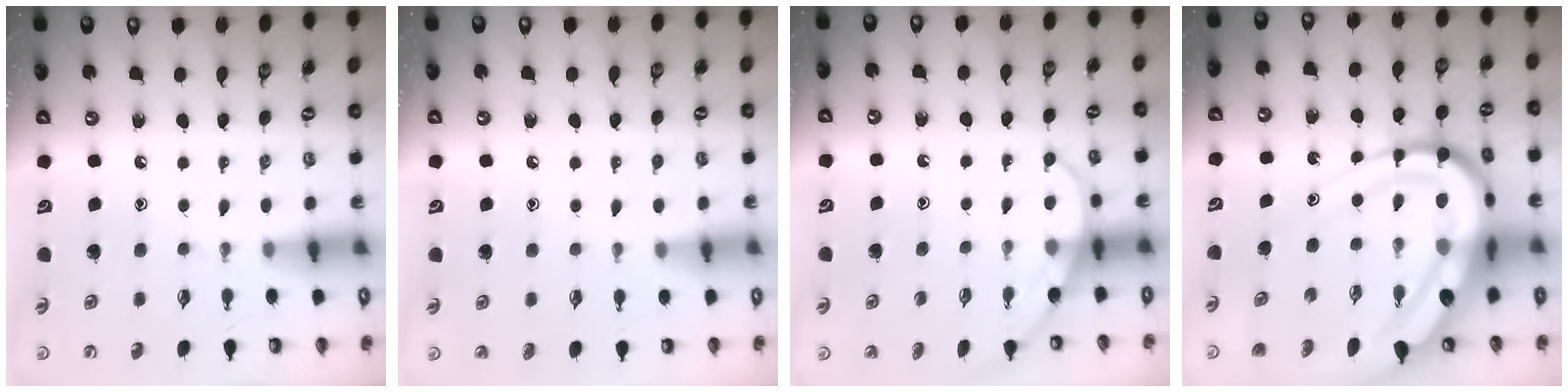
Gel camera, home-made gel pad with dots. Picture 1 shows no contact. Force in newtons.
{"total": 1.7, "press": 1.7, "slide": 0.1}
{"total": 4.4, "press": 4.4, "slide": 0.4}
{"total": 22.8, "press": 22.6, "slide": 2.4}